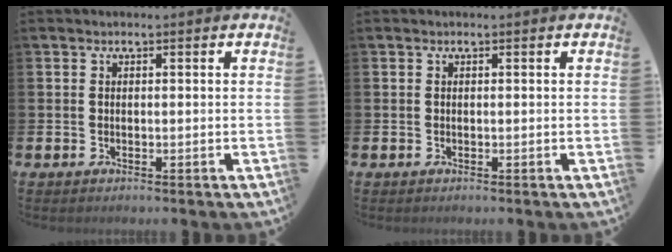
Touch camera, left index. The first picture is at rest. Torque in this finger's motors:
{"motor_torque": [0.00, 0.00, 0.03, 0.00]}